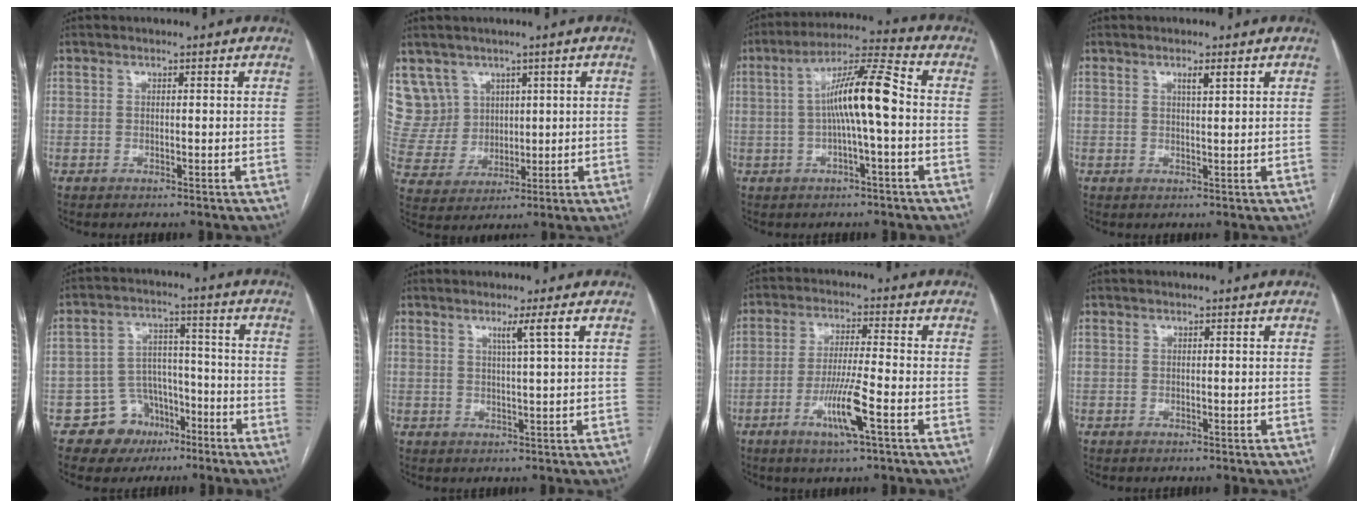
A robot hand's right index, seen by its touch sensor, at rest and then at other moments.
{"total": 8.4, "force": [4.7, 7.0, 0.2], "torque": [-0.013, 0.031, 0.110]}
{"total": 10.2, "force": [-0.3, 0.5, 10.2], "torque": [-0.181, 0.025, -0.011]}
{"total": 1.6, "force": [1.0, 0.0, 1.3], "torque": [-0.024, 0.000, 0.016]}
{"total": 8.2, "force": [-4.7, 6.6, 1.1], "torque": [-0.007, 0.031, -0.067]}
{"total": 3.3, "force": [1.4, -1.3, 2.7], "torque": [-0.047, -0.007, 0.029]}
{"total": 8.0, "force": [-3.4, -0.2, 7.2], "torque": [-0.138, -0.011, -0.064]}
{"total": 0.0}